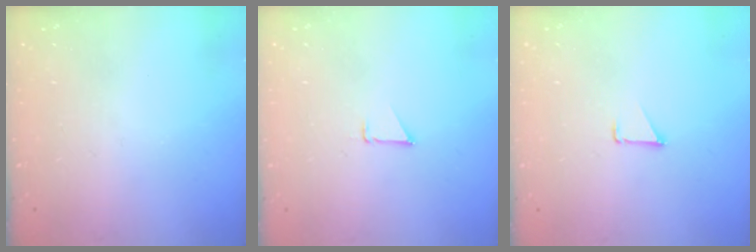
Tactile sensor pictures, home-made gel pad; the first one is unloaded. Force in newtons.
{"total": 0.9, "press": 0.9, "slide": 0.1}
{"total": 0.9, "press": 0.9, "slide": 0.1}